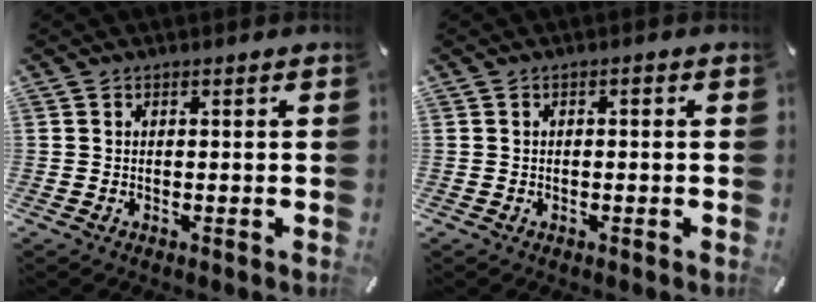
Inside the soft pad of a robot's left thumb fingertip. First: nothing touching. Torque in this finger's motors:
{"motor_torque": [0.33, 0.26, 0.11, 0.03, 0.00]}